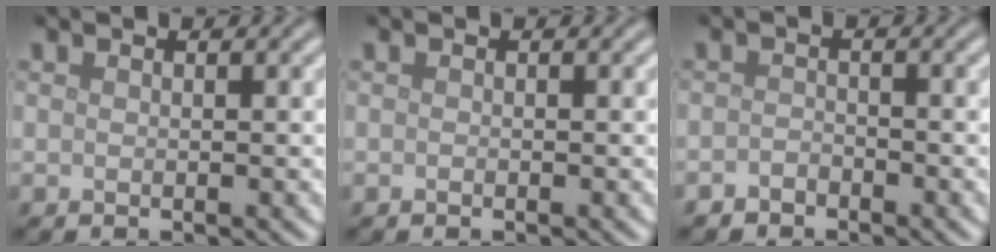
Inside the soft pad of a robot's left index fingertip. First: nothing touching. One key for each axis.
{"total": 0.0}
{"total": 1.2, "fx": -1.0, "fy": 0.6, "fz": 0.2, "tx": -0.003, "ty": 0.003, "tz": -0.020}